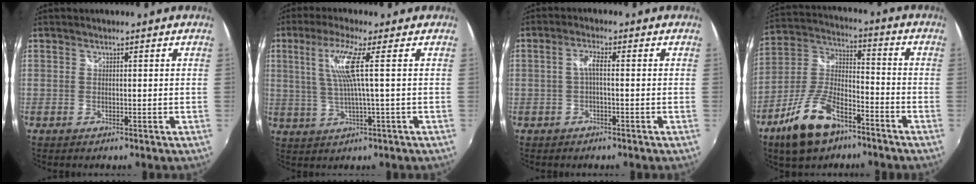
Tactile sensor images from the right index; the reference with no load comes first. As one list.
[{"total": 7.6, "force": [1.6, -1.0, 7.3], "torque": [-0.139, -0.002, 0.040]}, {"total": 2.5, "force": [-0.4, 0.4, 2.4], "torque": [-0.049, 0.006, -0.007]}, {"total": 15.2, "force": [-9.3, 7.1, 9.7], "torque": [-0.208, 0.002, -0.168]}]